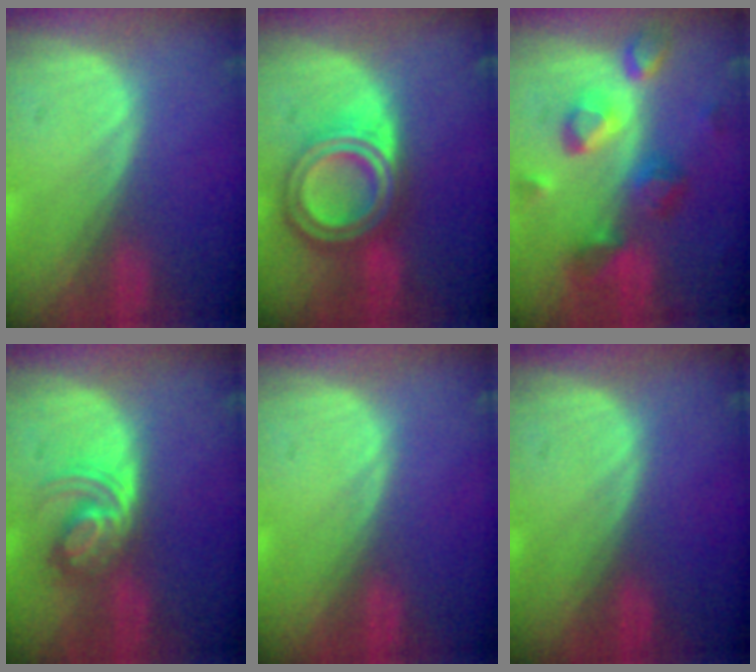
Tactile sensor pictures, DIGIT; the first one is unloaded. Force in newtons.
{"total": 8.2, "press": 8.2, "slide": 0.6}
{"total": 9.3, "press": 8.2, "slide": 4.4}
{"total": 5.7, "press": 5.5, "slide": 1.5}
{"total": 0.0}
{"total": 0.0}